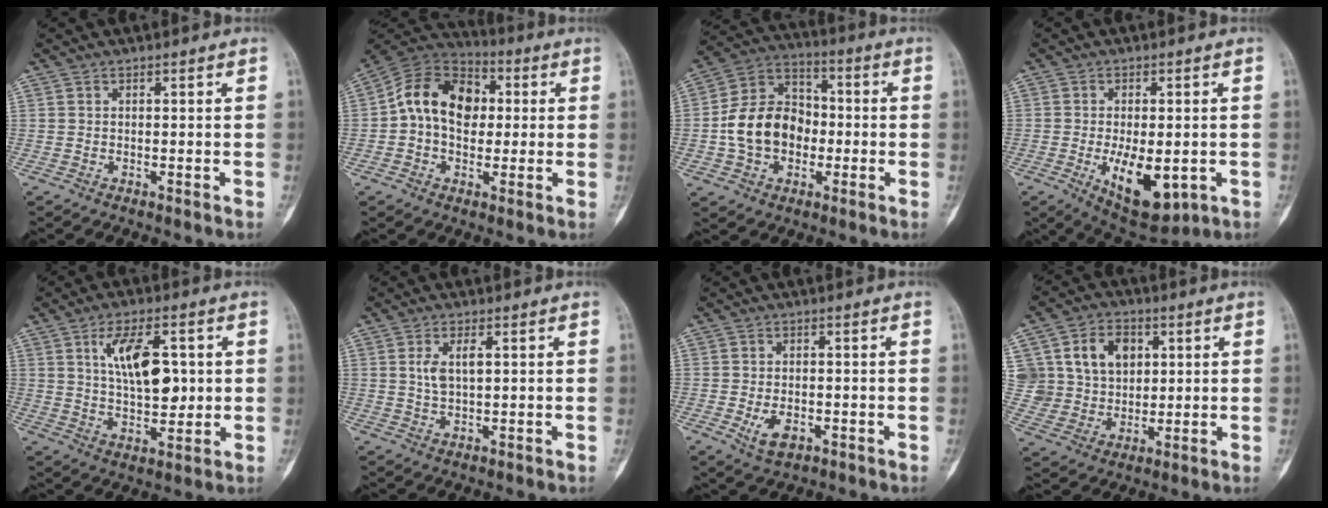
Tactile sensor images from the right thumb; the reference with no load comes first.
{"total": 14.5, "force": [1.2, 10.5, 9.9], "torque": [-0.141, 0.030, 0.009]}
{"total": 14.4, "force": [-1.9, 11.1, 9.0], "torque": [-0.133, 0.038, -0.040]}
{"total": 11.7, "force": [-3.0, 5.7, 9.8], "torque": [-0.128, -0.015, -0.031]}
{"total": 11.9, "force": [2.7, 5.8, 10.0], "torque": [-0.146, -0.011, 0.050]}
{"total": 4.2, "force": [1.0, 1.8, 3.6], "torque": [-0.071, -0.004, 0.022]}
{"total": 4.9, "force": [-1.6, 2.9, 3.6], "torque": [-0.057, -0.002, -0.021]}
{"total": 14.2, "force": [4.3, 11.6, 6.9], "torque": [-0.082, 0.003, 0.088]}